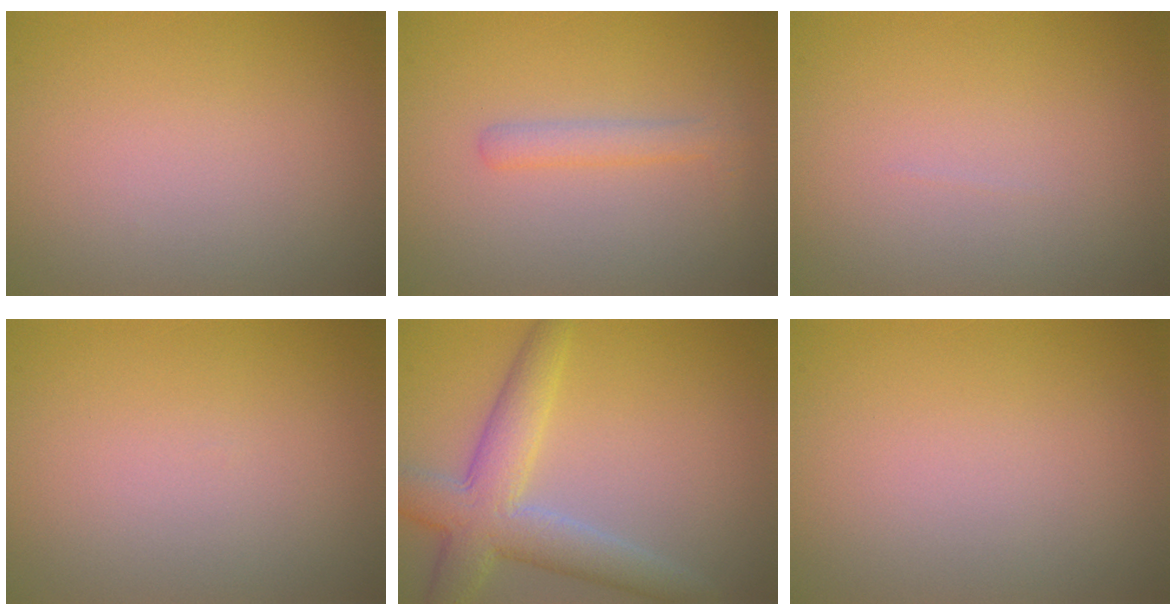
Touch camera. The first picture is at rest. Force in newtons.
{"total": 1.7, "press": 1.7, "slide": 0.1}
{"total": 0.0}
{"total": 0.0}
{"total": 6.0, "press": 6.0, "slide": 0.3}
{"total": 0.0}